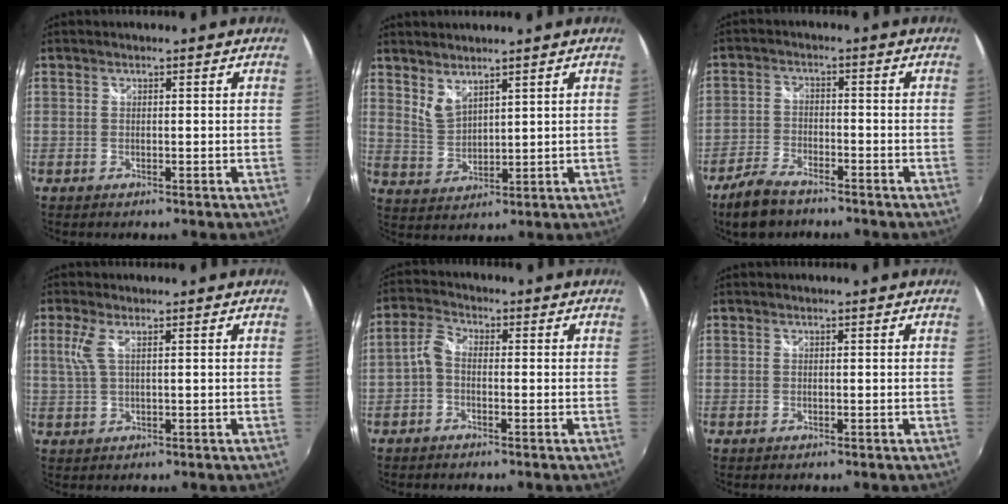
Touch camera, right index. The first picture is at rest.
{"total": 4.6, "force": [3.9, 1.4, 2.1], "torque": [-0.037, -0.003, 0.079]}
{"total": 7.1, "force": [-5.5, 3.0, 3.4], "torque": [-0.094, -0.002, -0.107]}
{"total": 3.3, "force": [1.2, 0.7, 3.0], "torque": [-0.070, 0.003, 0.029]}
{"total": 3.3, "force": [-1.2, 1.9, 2.4], "torque": [-0.056, 0.012, -0.029]}
{"total": 0.0}